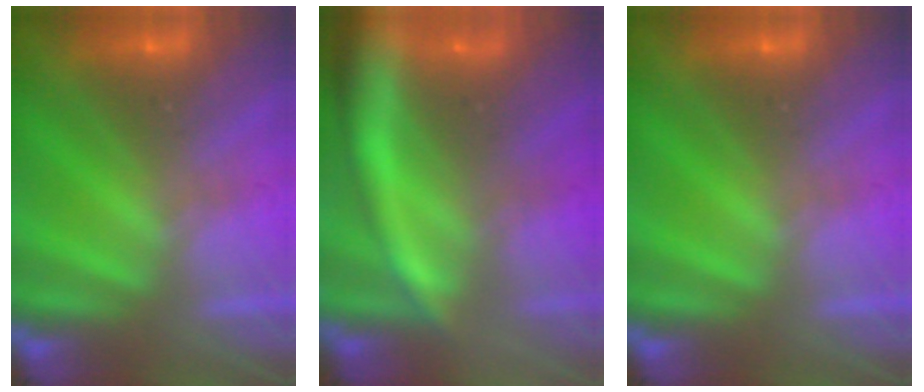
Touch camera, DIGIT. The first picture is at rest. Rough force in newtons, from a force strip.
{"total": 8.4}
{"total": 0.0}